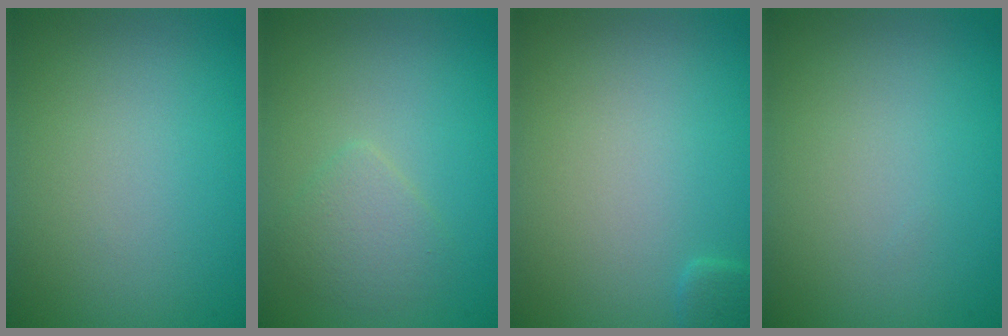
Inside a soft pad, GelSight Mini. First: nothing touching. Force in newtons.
{"total": 1.9, "press": 1.9, "slide": 0.1}
{"total": 1.0, "press": 1.0, "slide": 0.1}
{"total": 0.0}